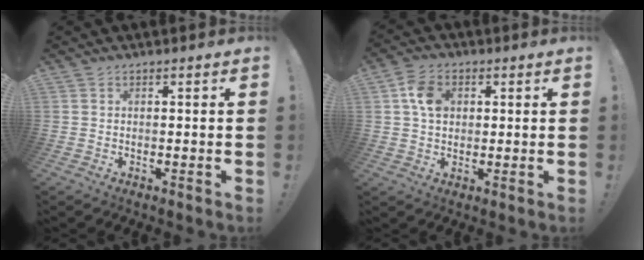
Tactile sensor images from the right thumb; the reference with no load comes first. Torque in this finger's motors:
{"motor_torque": [0.95, 0.99, 0.39, -0.38, 0.05]}